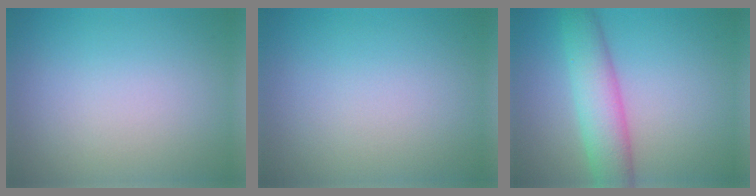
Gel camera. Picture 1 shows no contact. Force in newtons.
{"total": 0.0}
{"total": 5.6, "press": 5.6, "slide": 0.2}